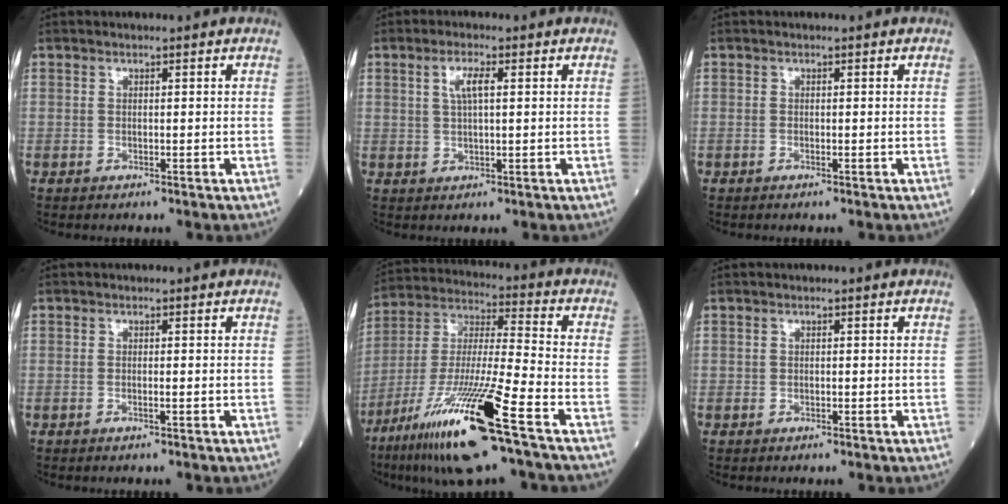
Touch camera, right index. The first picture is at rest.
{"total": 3.4, "force": [1.1, 0.6, 3.2], "torque": [-0.064, 0.005, 0.022]}
{"total": 0.0}
{"total": 0.6, "force": [-0.3, -0.1, 0.6], "torque": [-0.010, 0.000, -0.005]}
{"total": 20.1, "force": [-11.2, 0.4, 16.7], "torque": [-0.337, -0.048, -0.210]}
{"total": 0.0}